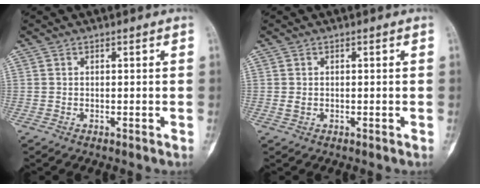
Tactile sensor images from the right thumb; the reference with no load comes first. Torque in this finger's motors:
{"motor_torque": [1.45, -0.23, 0.04, 0.24, -0.08]}